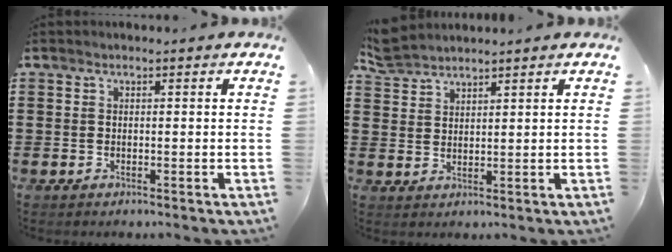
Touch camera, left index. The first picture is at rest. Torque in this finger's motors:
{"motor_torque": [-0.88, 1.12, 0.01, 0.00]}